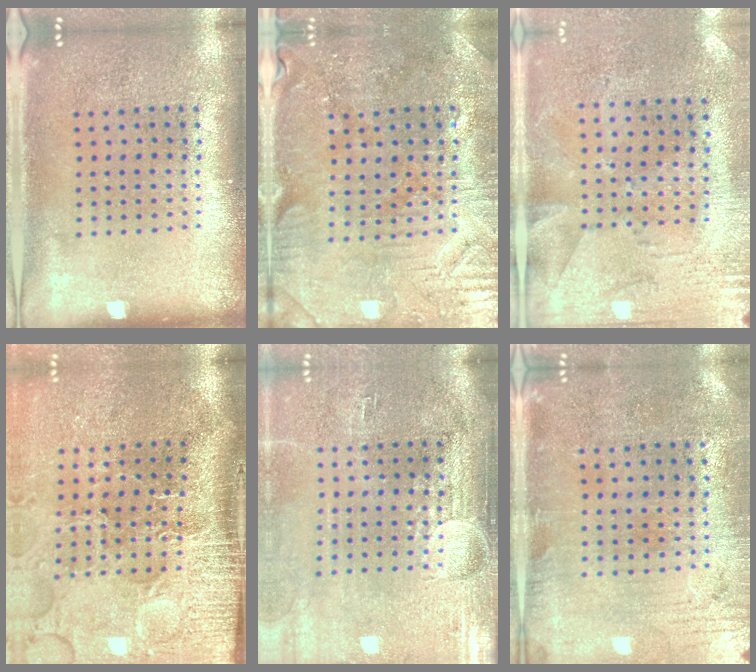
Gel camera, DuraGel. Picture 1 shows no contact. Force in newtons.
{"total": 1.4, "press": 1.4, "slide": 0.4}
{"total": 2.8, "press": 2.2, "slide": 1.6}
{"total": 4.9, "press": 4.0, "slide": 2.9}
{"total": 4.5, "press": 3.8, "slide": 2.5}
{"total": 0.6, "press": 0.4, "slide": 0.5}